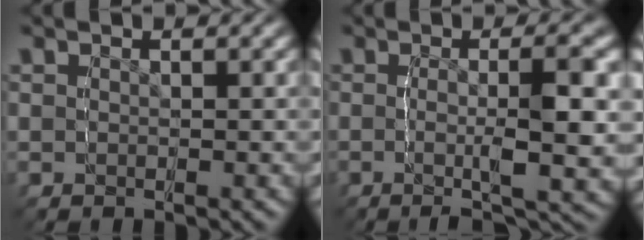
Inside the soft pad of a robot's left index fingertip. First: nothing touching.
{"total": 5.5, "force": [-1.2, 0.6, 5.3], "torque": [-0.083, -0.007, -0.023]}